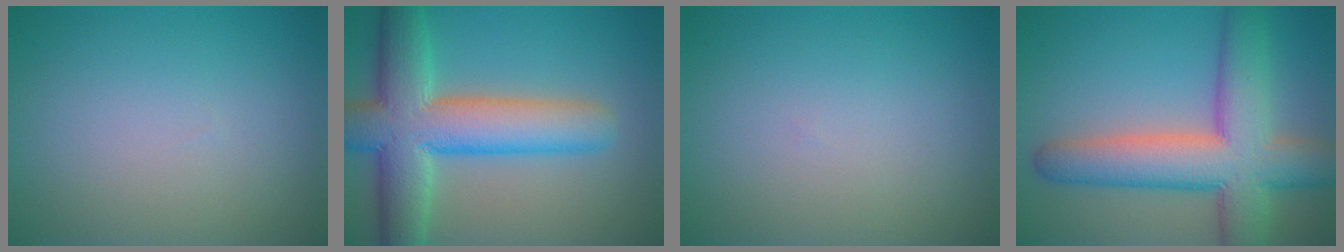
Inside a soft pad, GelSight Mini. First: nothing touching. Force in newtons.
{"total": 10.0, "press": 10.0, "slide": 0.5}
{"total": 0.0}
{"total": 10.0, "press": 9.9, "slide": 0.5}